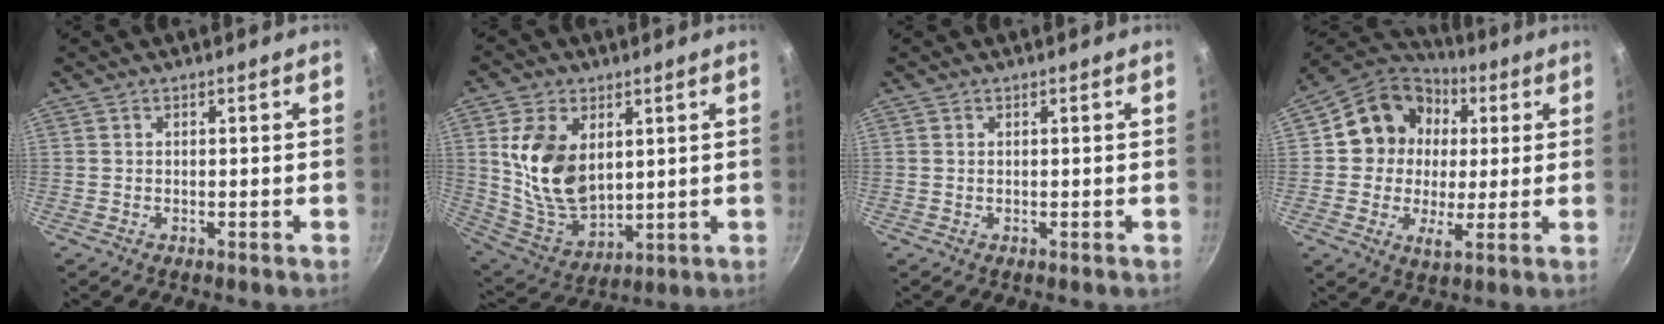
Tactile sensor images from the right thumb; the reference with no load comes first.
{"total": 15.2, "force": [3.5, 9.9, 11.0], "torque": [-0.185, -0.032, 0.081]}
{"total": 0.0}
{"total": 15.2, "force": [3.7, 12.7, 7.5], "torque": [-0.104, 0.002, 0.042]}